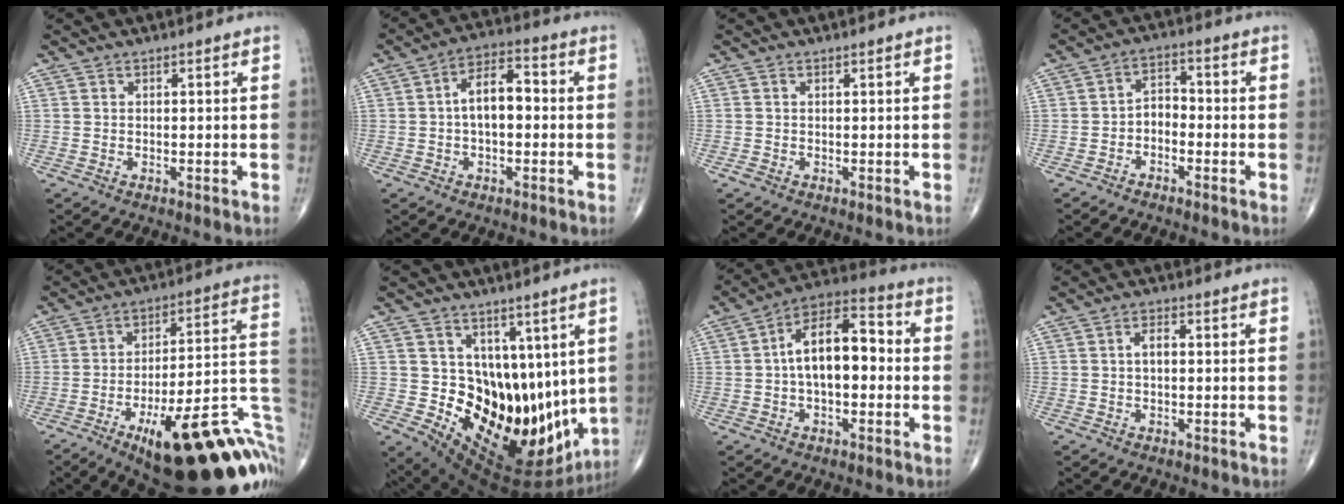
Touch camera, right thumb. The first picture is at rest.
{"total": 8.4, "force": [-0.2, 4.5, 7.0], "torque": [-0.110, 0.032, -0.013]}
{"total": 0.5, "force": [-0.1, 0.5, 0.2], "torque": [-0.002, 0.000, -0.003]}
{"total": 4.1, "force": [-1.9, 2.7, 2.4], "torque": [-0.027, 0.031, -0.044]}
{"total": 30.4, "force": [-11.6, 9.9, 26.3], "torque": [-0.269, 0.057, -0.156]}
{"total": 20.6, "force": [1.9, 13.4, 15.6], "torque": [-0.189, -0.047, 0.068]}
{"total": 13.6, "force": [0.0, 7.1, 11.6], "torque": [-0.177, 0.043, -0.015]}
{"total": 2.4, "force": [0.0, 1.3, 2.1], "torque": [-0.035, 0.010, -0.004]}